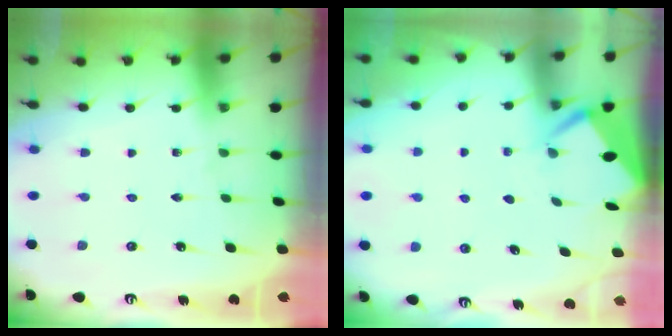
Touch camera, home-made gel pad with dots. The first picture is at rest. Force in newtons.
{"total": 2.8, "press": 2.8, "slide": 0.4}